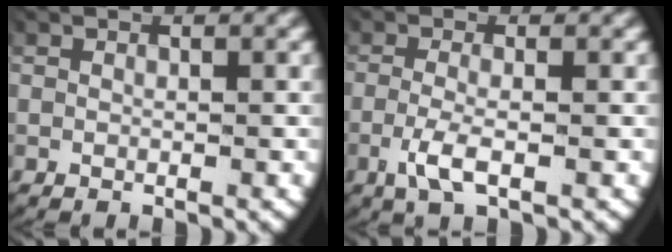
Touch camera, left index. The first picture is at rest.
{"total": 2.8, "force": [-1.1, 0.7, 2.5], "torque": [-0.066, -0.013, -0.016]}